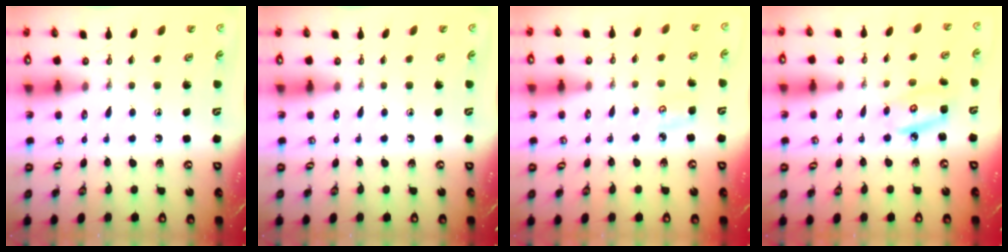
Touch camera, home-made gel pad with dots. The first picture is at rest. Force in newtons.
{"total": 0.0}
{"total": 3.9, "press": 3.9, "slide": 0.4}
{"total": 5.3, "press": 5.3, "slide": 0.4}